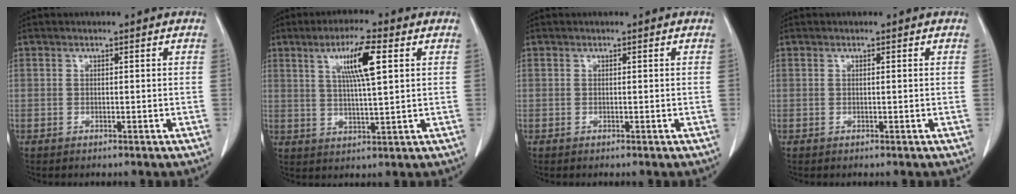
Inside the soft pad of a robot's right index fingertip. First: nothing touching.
{"total": 8.2, "force": [3.0, 0.4, 7.6], "torque": [-0.139, 0.005, 0.052]}
{"total": 0.0}
{"total": 0.0}